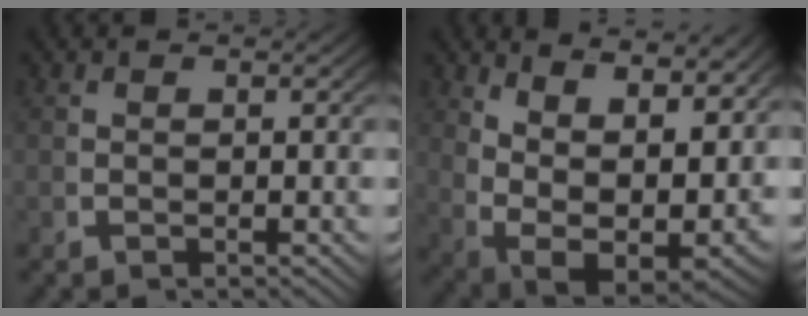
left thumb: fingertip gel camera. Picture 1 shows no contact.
{"total": 13.4, "force": [-0.6, 9.8, 9.1], "torque": [-0.200, -0.067, 0.017]}